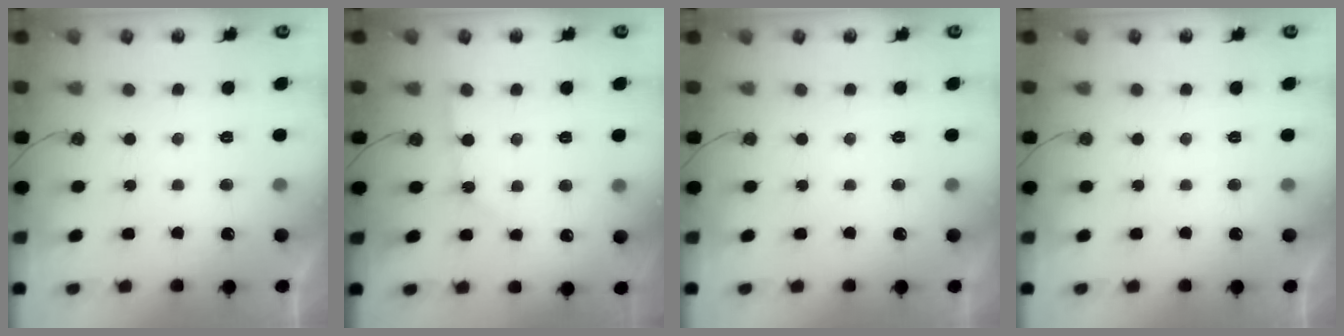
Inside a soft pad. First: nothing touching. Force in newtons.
{"total": 2.0, "press": 2.0, "slide": 0.2}
{"total": 0.0}
{"total": 0.0}